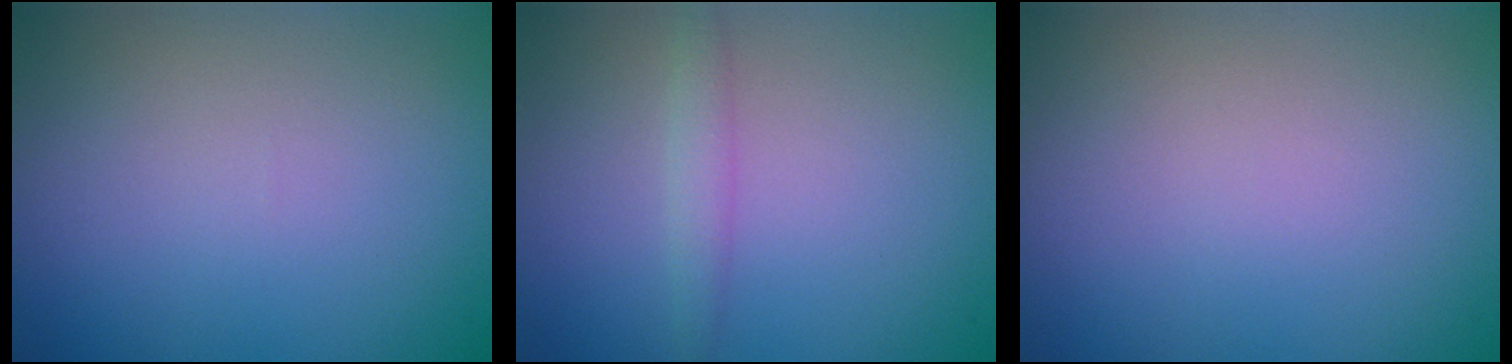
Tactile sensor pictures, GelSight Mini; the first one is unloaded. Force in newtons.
{"total": 1.4, "press": 1.4, "slide": 0.0}
{"total": 0.0}